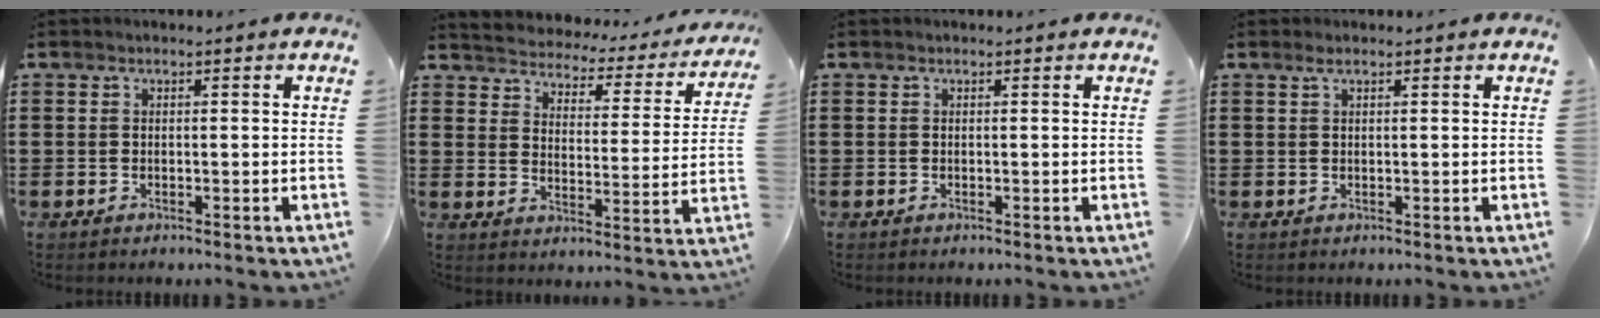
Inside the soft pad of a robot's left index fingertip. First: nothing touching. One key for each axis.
{"total": 2.3, "fx": 2.3, "fy": 0.2, "fz": -0.2, "tx": -0.018, "ty": -0.028, "tz": 0.028}
{"total": 0.0}
{"total": 1.0, "fx": 0.6, "fy": 0.1, "fz": 0.8, "tx": -0.017, "ty": 0.002, "tz": 0.011}